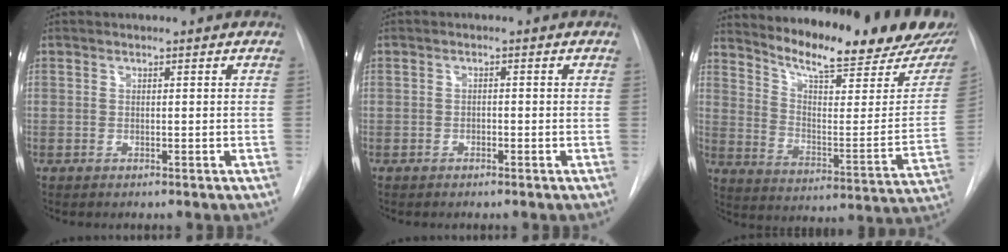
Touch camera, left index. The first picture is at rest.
{"total": 0.8, "force": [-0.5, 0.4, 0.4], "torque": [-0.006, 0.003, -0.010]}
{"total": 24.1, "force": [20.9, 3.6, 11.4], "torque": [-0.173, -0.082, 0.275]}